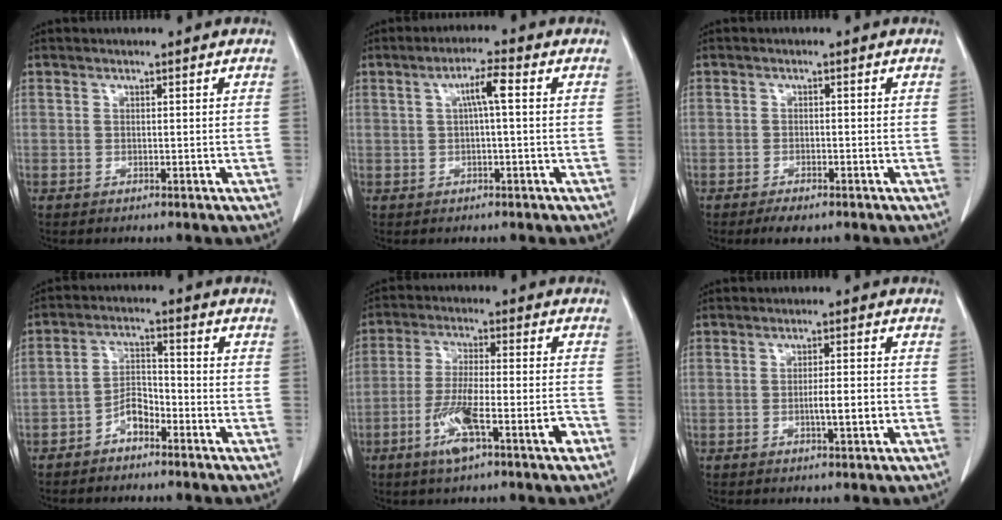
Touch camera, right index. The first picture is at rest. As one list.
[{"total": 3.8, "force": [0.7, 0.3, 3.7], "torque": [-0.067, 0.011, 0.012]}, {"total": 2.5, "force": [-1.8, 0.8, 1.5], "torque": [-0.027, -0.003, -0.026]}, {"total": 4.4, "force": [-2.9, 2.1, 2.5], "torque": [-0.048, 0.013, -0.054]}, {"total": 10.1, "force": [-4.9, 1.1, 8.8], "torque": [-0.161, 0.000, -0.085]}, {"total": 4.0, "force": [-1.1, 0.4, 3.9], "torque": [-0.063, -0.001, -0.015]}]